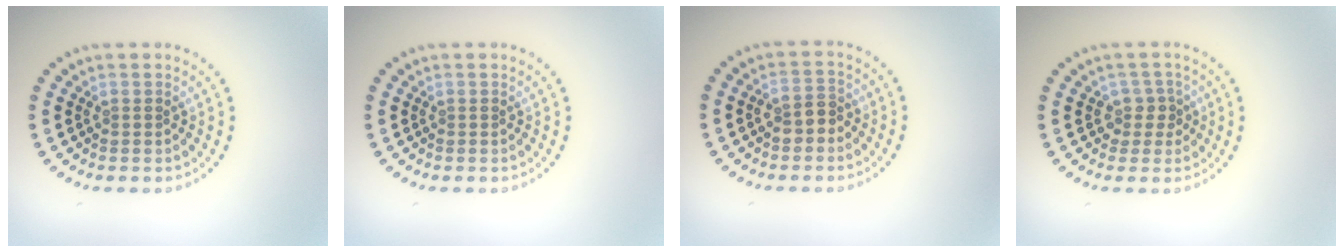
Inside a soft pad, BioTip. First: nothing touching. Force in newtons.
{"total": 0.0}
{"total": 2.1, "press": 2.0, "slide": 0.7}
{"total": 1.8, "press": 1.4, "slide": 1.1}